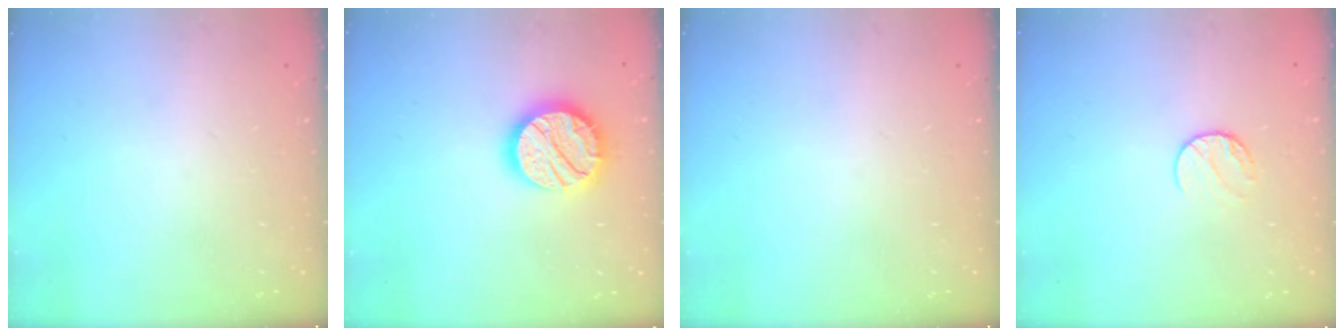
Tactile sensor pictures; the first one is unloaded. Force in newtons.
{"total": 17.0, "press": 17.0, "slide": 0.8}
{"total": 0.0}
{"total": 7.3, "press": 7.2, "slide": 0.6}